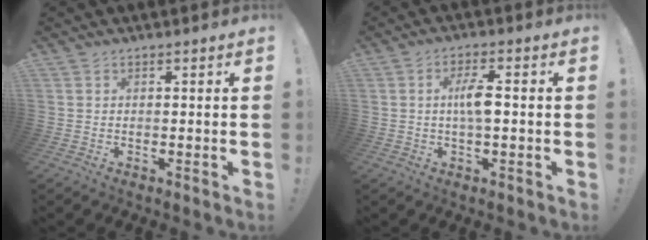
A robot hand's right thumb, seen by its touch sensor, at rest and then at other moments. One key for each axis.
{"total": 6.1, "fx": 0.0, "fy": 1.6, "fz": 5.8, "tx": -0.108, "ty": 0.004, "tz": -0.007}